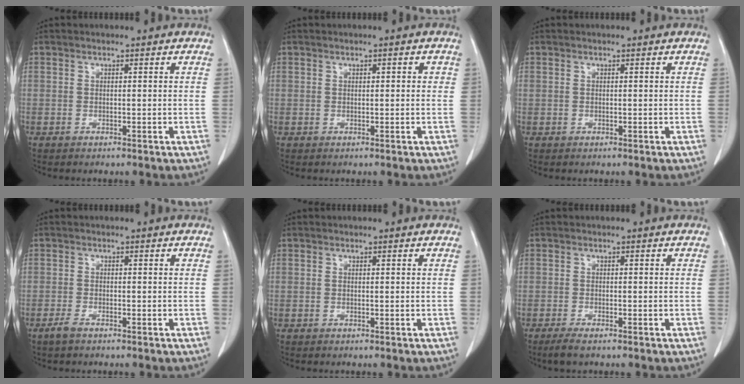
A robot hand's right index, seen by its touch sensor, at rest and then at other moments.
{"total": 0.9, "force": [0.2, 0.4, 0.8], "torque": [-0.011, 0.002, 0.003]}
{"total": 0.0}
{"total": 1.7, "force": [-1.3, 0.4, 1.1], "torque": [-0.029, -0.003, -0.026]}
{"total": 0.0}
{"total": 2.4, "force": [-1.8, 0.3, 1.6], "torque": [-0.037, -0.006, -0.034]}